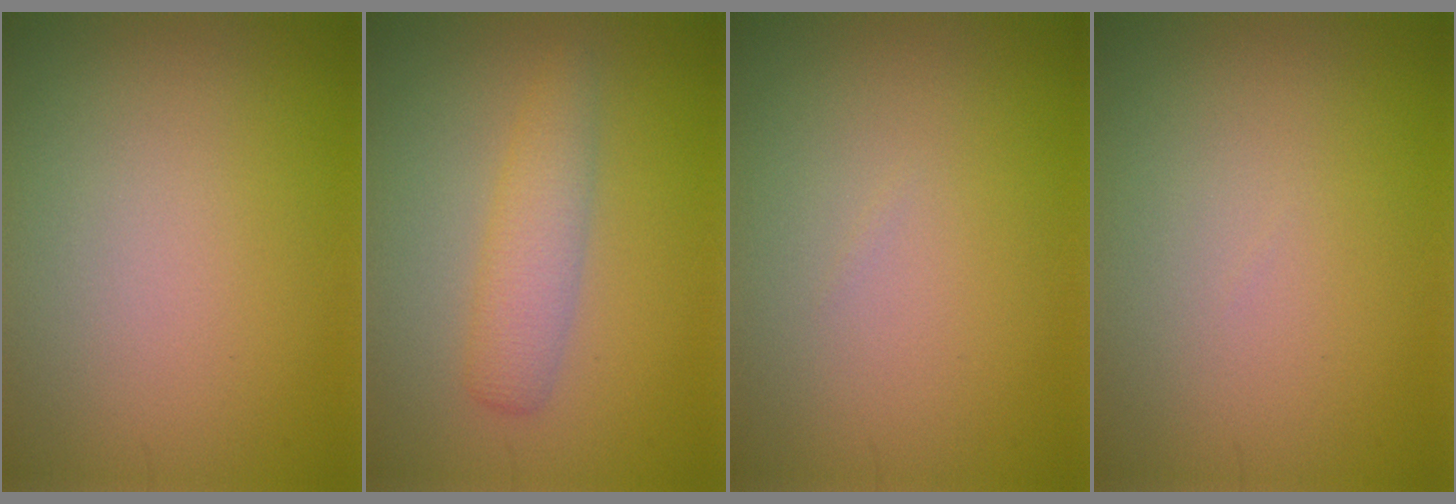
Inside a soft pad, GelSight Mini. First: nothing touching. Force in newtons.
{"total": 2.8, "press": 2.8, "slide": 0.1}
{"total": 0.0}
{"total": 0.0}